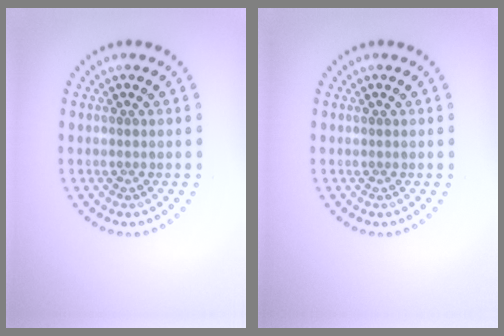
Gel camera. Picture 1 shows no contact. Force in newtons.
{"total": 0.0}